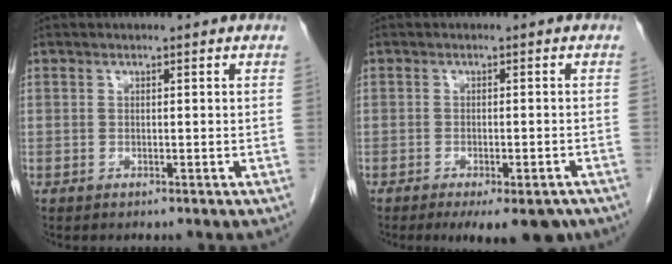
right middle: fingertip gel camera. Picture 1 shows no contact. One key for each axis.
{"total": 8.5, "fx": -6.1, "fy": 2.8, "fz": 5.2, "tx": -0.058, "ty": -0.009, "tz": -0.083}